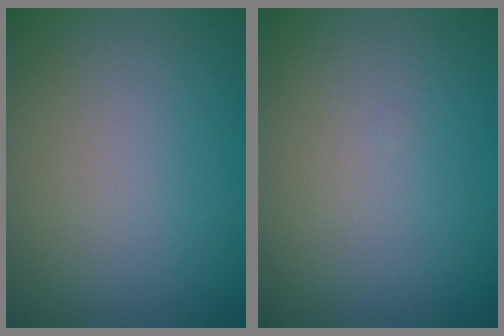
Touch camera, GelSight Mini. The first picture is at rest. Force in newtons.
{"total": 0.0}